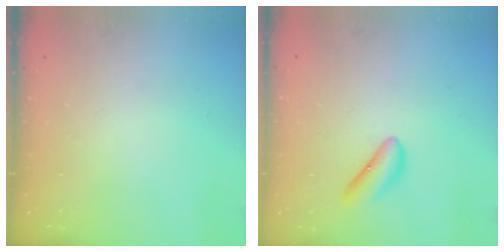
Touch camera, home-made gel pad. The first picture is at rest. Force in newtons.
{"total": 6.6, "press": 6.5, "slide": 0.9}